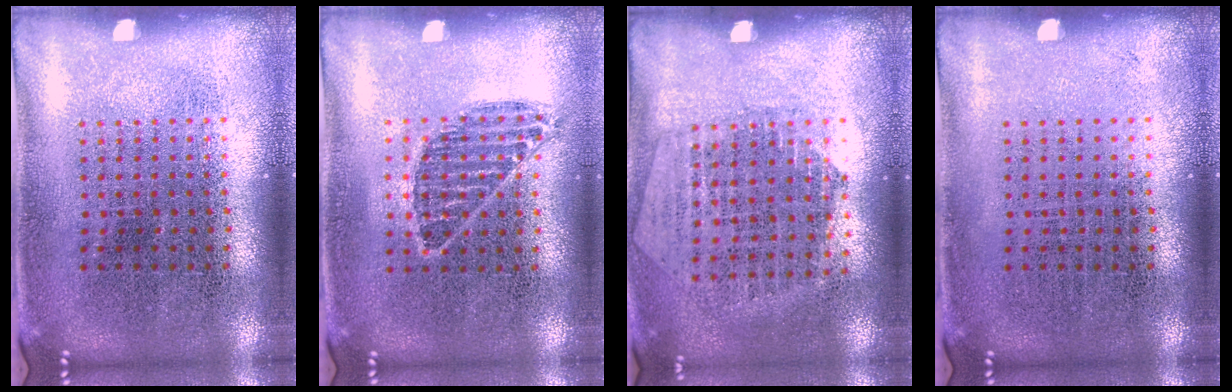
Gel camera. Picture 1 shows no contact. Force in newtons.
{"total": 0.7, "press": 0.7, "slide": 0.2}
{"total": 1.3, "press": 1.2, "slide": 0.6}
{"total": 0.0}